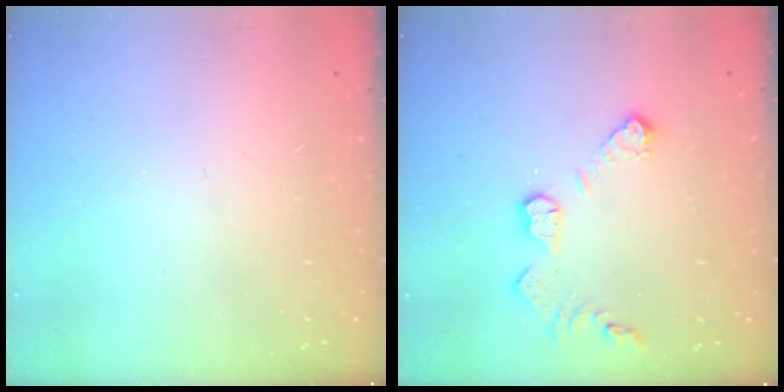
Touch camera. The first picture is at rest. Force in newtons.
{"total": 10.1, "press": 10.1, "slide": 0.6}